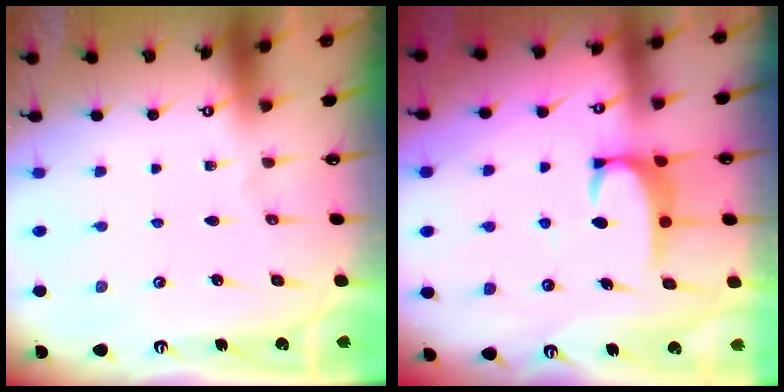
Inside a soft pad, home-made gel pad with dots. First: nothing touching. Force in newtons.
{"total": 2.8, "press": 2.8, "slide": 0.3}